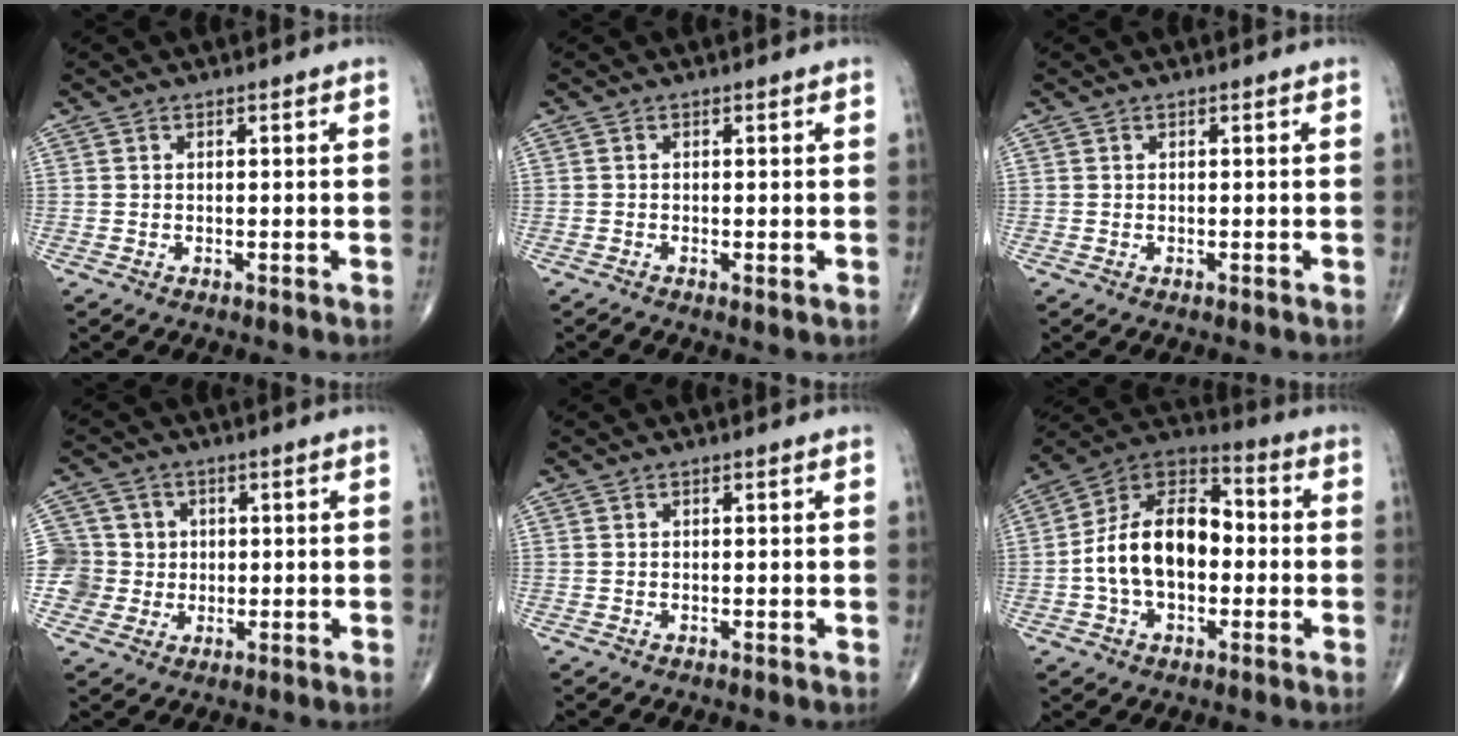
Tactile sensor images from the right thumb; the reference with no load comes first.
{"total": 0.9, "force": [-0.4, 0.3, 0.8], "torque": [-0.015, -0.004, -0.010]}
{"total": 0.0}
{"total": 7.4, "force": [0.3, 7.3, 0.6], "torque": [0.019, 0.016, 0.006]}
{"total": 0.0}
{"total": 16.3, "force": [-1.4, 10.3, 12.6], "torque": [-0.203, 0.041, -0.034]}